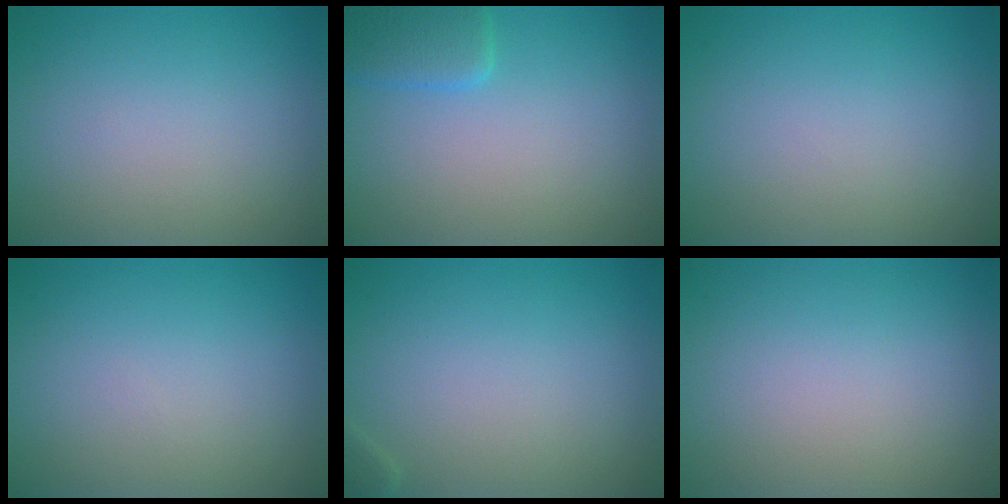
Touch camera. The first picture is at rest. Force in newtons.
{"total": 2.6, "press": 2.6, "slide": 0.2}
{"total": 0.0}
{"total": 0.0}
{"total": 0.6, "press": 0.6, "slide": 0.0}
{"total": 0.0}